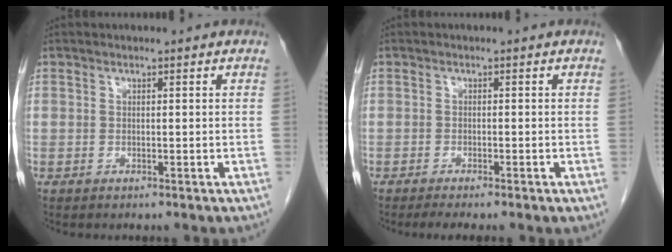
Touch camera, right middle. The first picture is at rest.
{"total": 3.4, "force": [-2.5, 0.1, 2.2], "torque": [-0.033, -0.007, -0.039]}